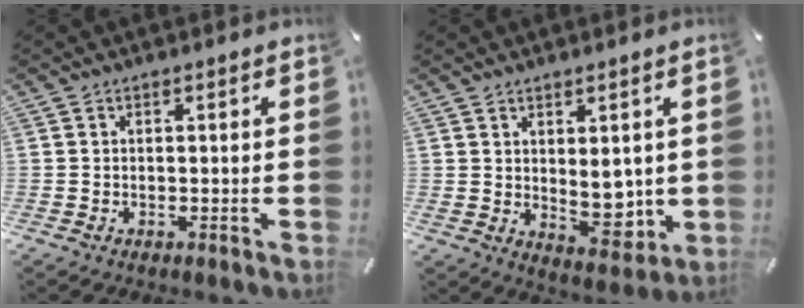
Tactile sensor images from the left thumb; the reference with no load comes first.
{"total": 7.8, "force": [1.2, 5.0, 5.9], "torque": [-0.063, -0.013, 0.022]}